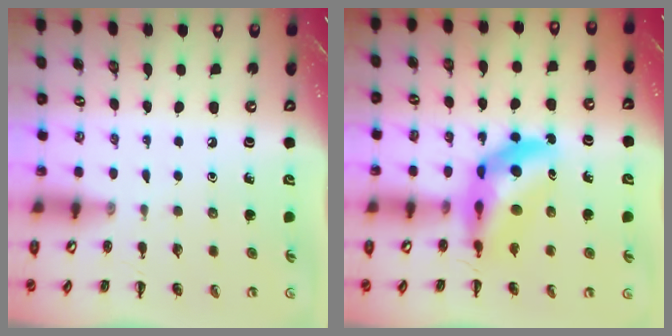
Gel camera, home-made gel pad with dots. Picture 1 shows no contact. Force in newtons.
{"total": 9.9, "press": 9.2, "slide": 3.6}